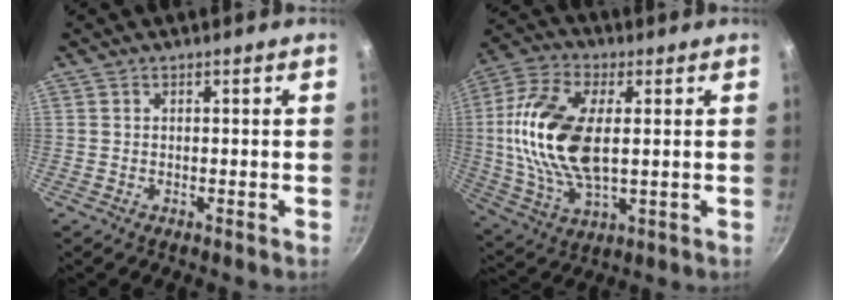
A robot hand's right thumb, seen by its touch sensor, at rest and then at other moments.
{"total": 18.7, "force": [1.7, 9.8, 15.8], "torque": [-0.311, 0.004, 0.027]}